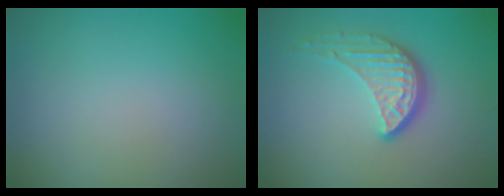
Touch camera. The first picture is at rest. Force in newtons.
{"total": 4.0, "press": 3.0, "slide": 2.7}